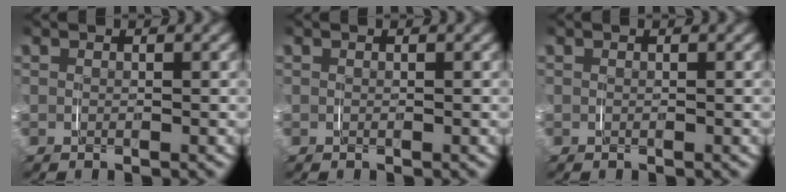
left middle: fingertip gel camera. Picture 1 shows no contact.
{"total": 0.0}
{"total": 0.0}